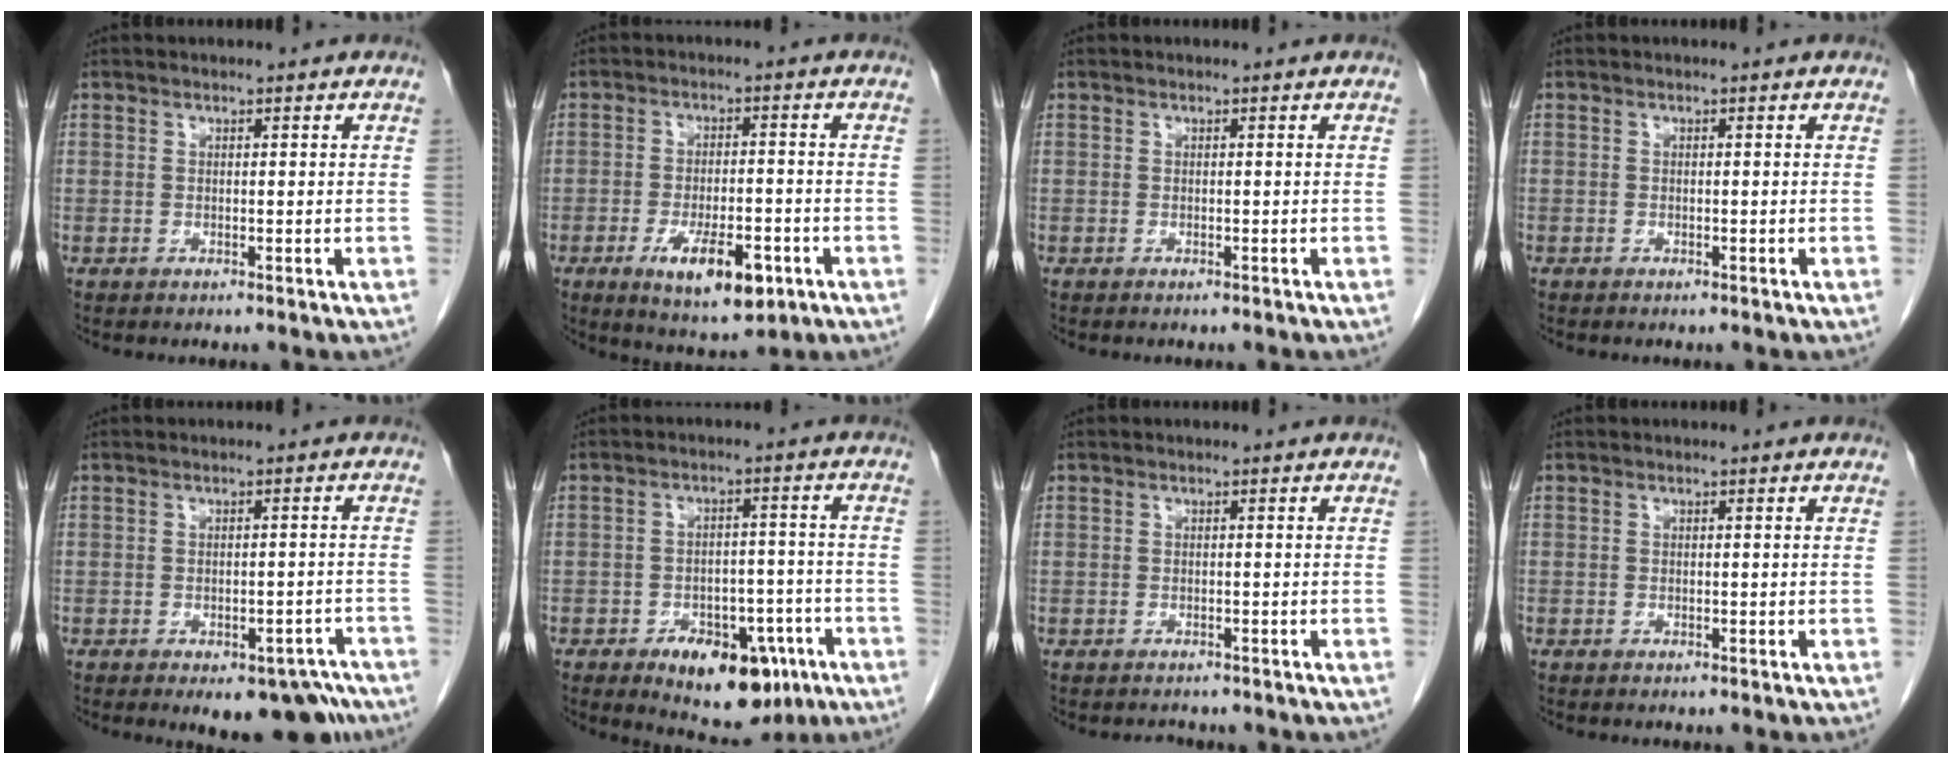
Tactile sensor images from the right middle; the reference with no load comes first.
{"total": 9.4, "force": [-4.3, 3.3, 7.7], "torque": [-0.129, -0.011, -0.059]}
{"total": 0.6, "force": [-0.5, 0.1, 0.2], "torque": [-0.001, -0.001, -0.010]}
{"total": 0.0}
{"total": 10.8, "force": [-7.7, 5.1, 5.6], "torque": [-0.058, 0.006, -0.096]}
{"total": 12.0, "force": [-6.7, 6.2, 7.8], "torque": [-0.096, 0.012, -0.089]}
{"total": 2.0, "force": [-1.7, 0.9, 0.2], "torque": [-0.006, -0.001, -0.023]}
{"total": 0.0}